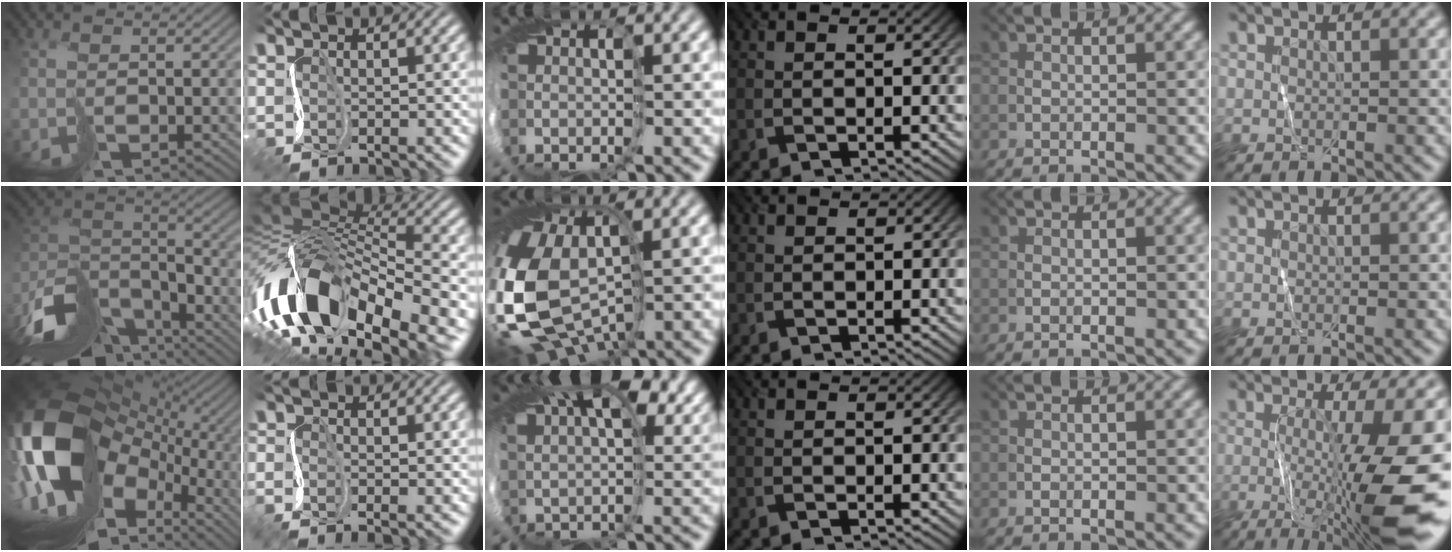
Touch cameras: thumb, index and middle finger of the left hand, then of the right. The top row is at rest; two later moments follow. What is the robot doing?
{"motion": "cut", "object": "tape"}